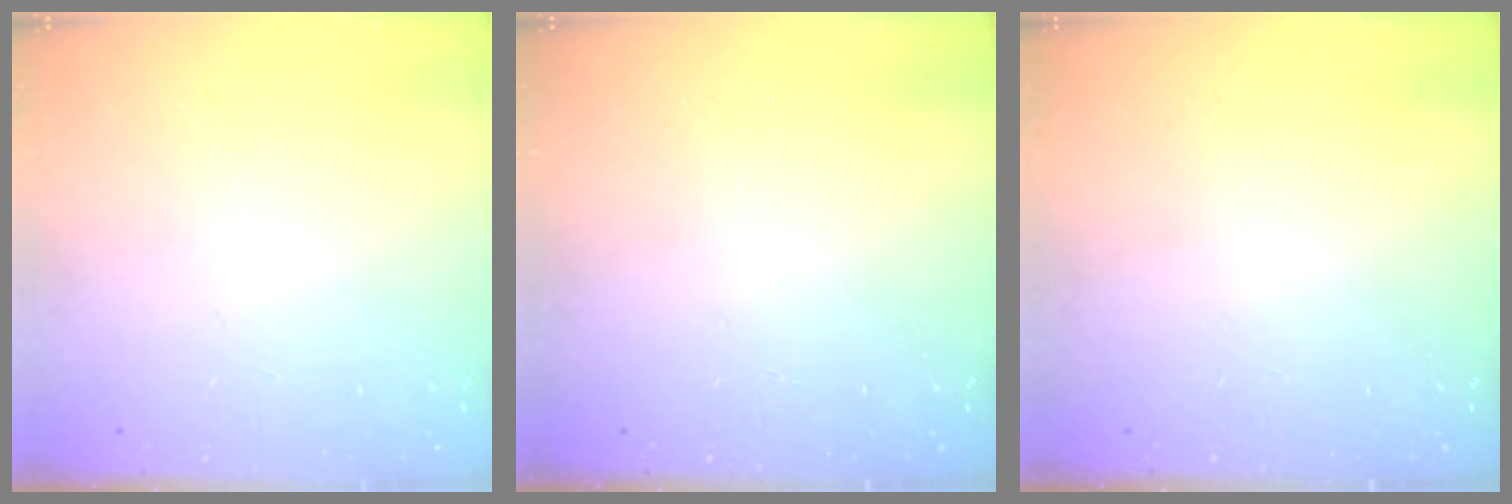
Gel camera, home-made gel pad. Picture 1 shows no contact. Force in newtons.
{"total": 0.0}
{"total": 0.0}